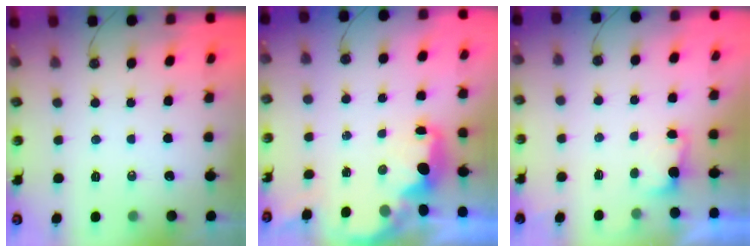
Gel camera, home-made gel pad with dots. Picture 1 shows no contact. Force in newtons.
{"total": 2.8, "press": 2.8, "slide": 0.5}
{"total": 2.6, "press": 2.4, "slide": 0.9}